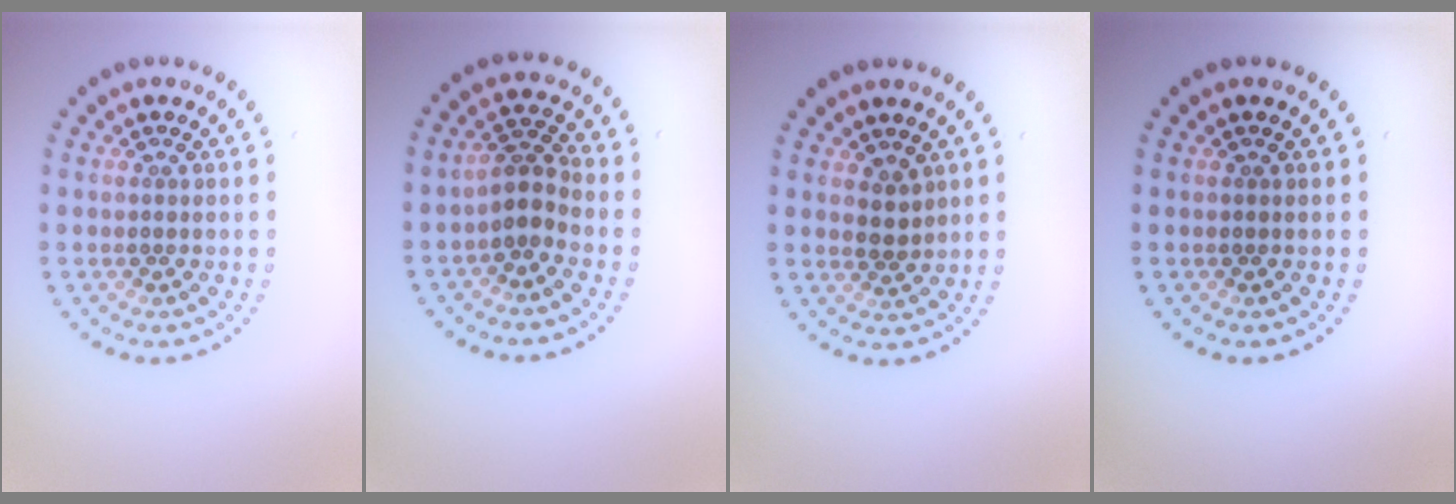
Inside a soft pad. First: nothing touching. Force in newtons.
{"total": 2.3, "press": 1.9, "slide": 1.3}
{"total": 1.7, "press": 1.4, "slide": 0.9}
{"total": 0.0}